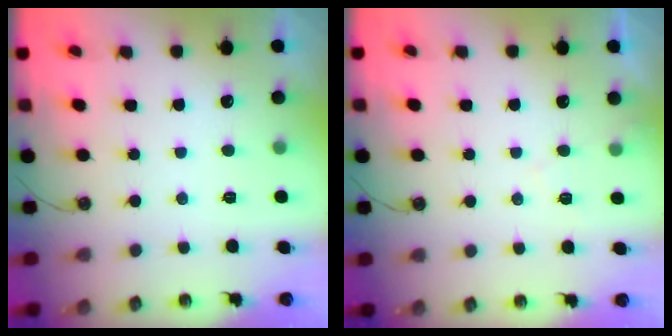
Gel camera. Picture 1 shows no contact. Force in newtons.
{"total": 5.7, "press": 5.6, "slide": 0.9}